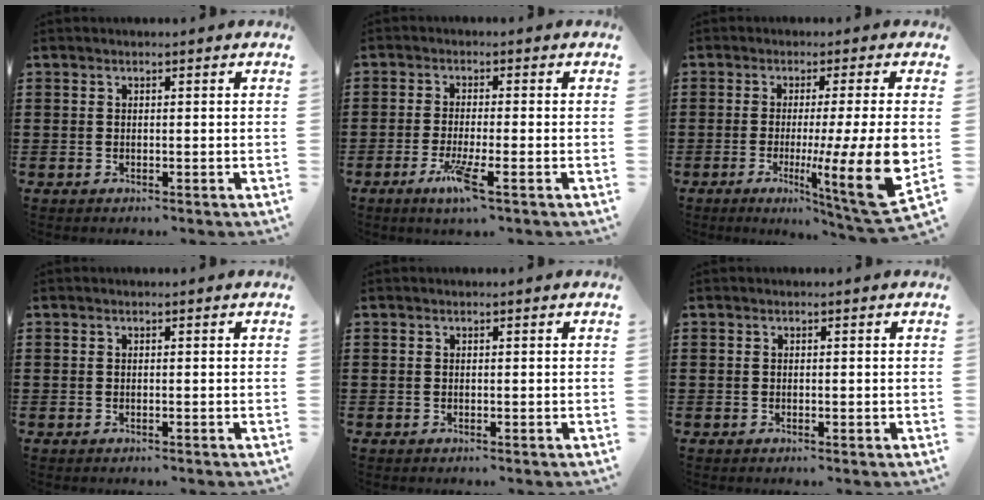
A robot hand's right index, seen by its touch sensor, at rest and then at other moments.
{"total": 5.4, "force": [-2.6, 0.3, 4.7], "torque": [-0.101, -0.020, -0.046]}
{"total": 13.5, "force": [-2.0, 1.2, 13.3], "torque": [-0.209, -0.025, -0.027]}
{"total": 0.0}
{"total": 0.0}
{"total": 0.0}